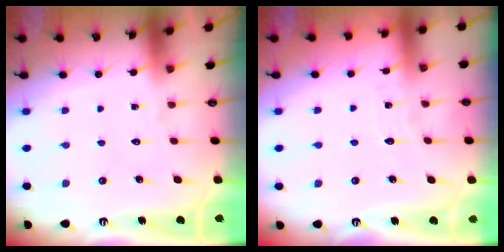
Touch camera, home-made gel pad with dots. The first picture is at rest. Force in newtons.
{"total": 2.9, "press": 2.9, "slide": 0.2}